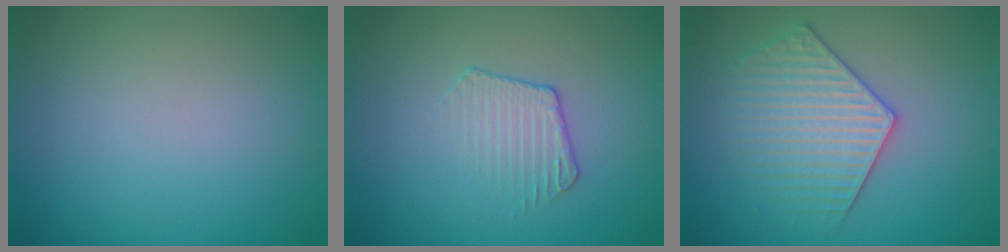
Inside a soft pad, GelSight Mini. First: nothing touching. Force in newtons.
{"total": 1.8, "press": 1.1, "slide": 1.4}
{"total": 3.6, "press": 3.6, "slide": 0.1}